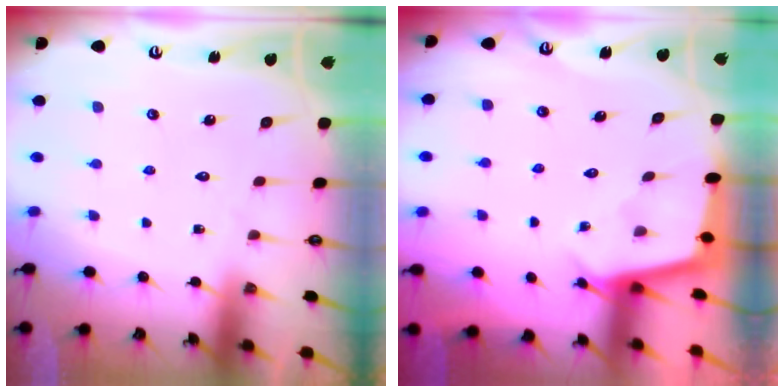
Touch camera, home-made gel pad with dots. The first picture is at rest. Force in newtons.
{"total": 2.9, "press": 2.9, "slide": 0.3}